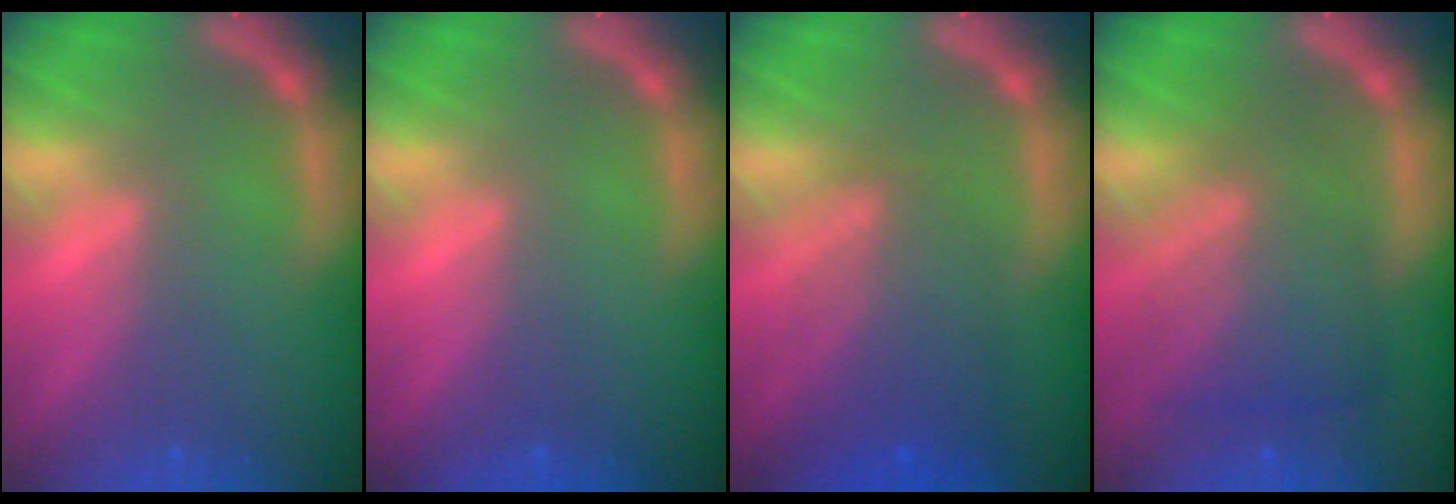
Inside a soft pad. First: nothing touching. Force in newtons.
{"total": 0.0}
{"total": 5.5}
{"total": 7.1}